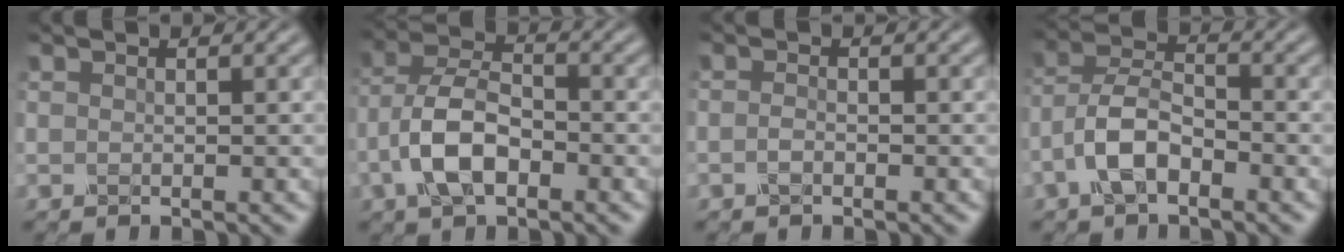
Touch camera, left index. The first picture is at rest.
{"total": 5.7, "force": [-2.1, 2.9, 4.4], "torque": [-0.086, 0.007, -0.047]}
{"total": 0.9, "force": [-0.5, 0.3, 0.7], "torque": [-0.016, 0.000, -0.011]}
{"total": 4.5, "force": [-2.3, 2.1, 3.3], "torque": [-0.062, 0.012, -0.052]}